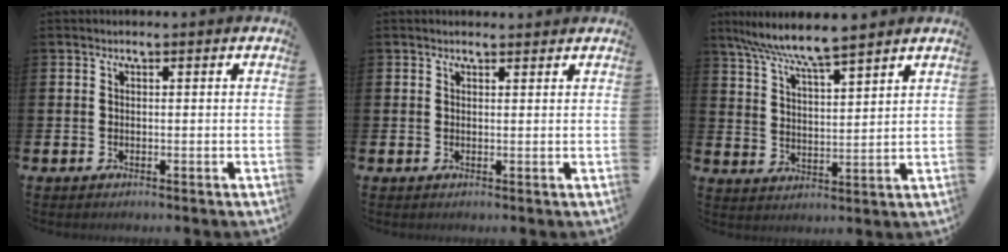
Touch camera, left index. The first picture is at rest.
{"total": 0.9, "force": [0.9, 0.2, 0.2], "torque": [0.005, -0.001, 0.014]}
{"total": 7.6, "force": [7.0, 0.2, 2.8], "torque": [-0.082, -0.033, 0.126]}